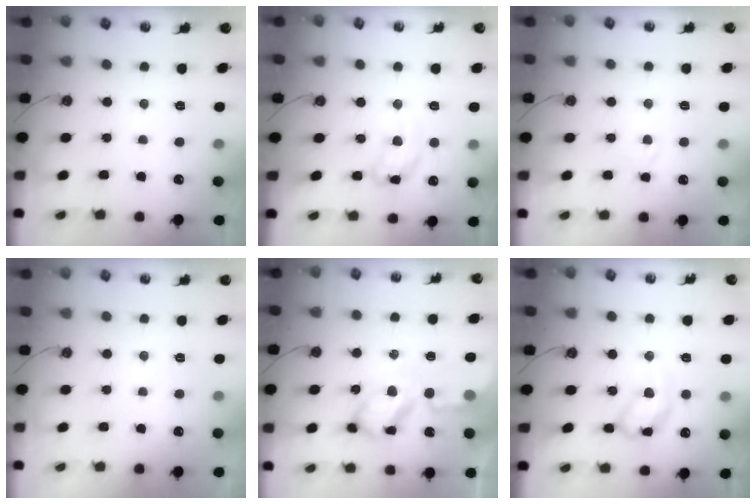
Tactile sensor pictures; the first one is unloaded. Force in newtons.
{"total": 11.4, "press": 11.3, "slide": 0.8}
{"total": 2.8, "press": 2.8, "slide": 0.4}
{"total": 0.0}
{"total": 12.4, "press": 12.3, "slide": 1.2}
{"total": 12.5, "press": 12.5, "slide": 0.8}